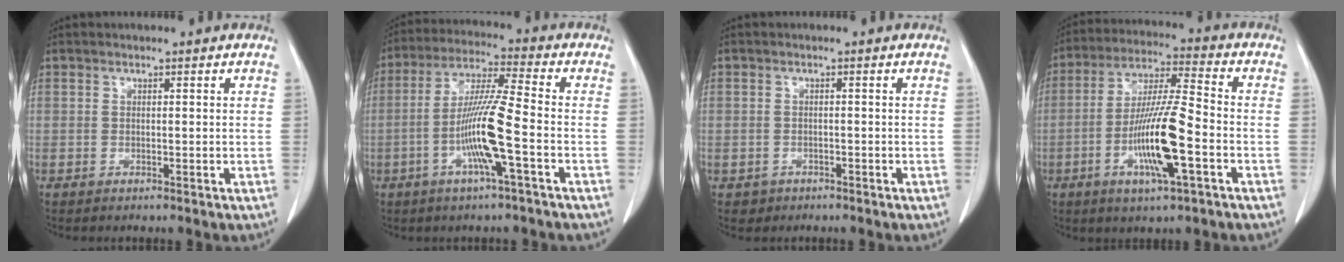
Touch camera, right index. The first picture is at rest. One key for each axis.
{"total": 10.8, "fx": -3.2, "fy": -0.3, "fz": 10.3, "tx": -0.204, "ty": -0.003, "tz": -0.066}
{"total": 1.9, "fx": -0.9, "fy": 1.6, "fz": -0.1, "tx": -0.001, "ty": 0.009, "tz": -0.014}
{"total": 13.1, "fx": -4.1, "fy": 1.1, "fz": 12.4, "tx": -0.239, "ty": -0.007, "tz": -0.077}